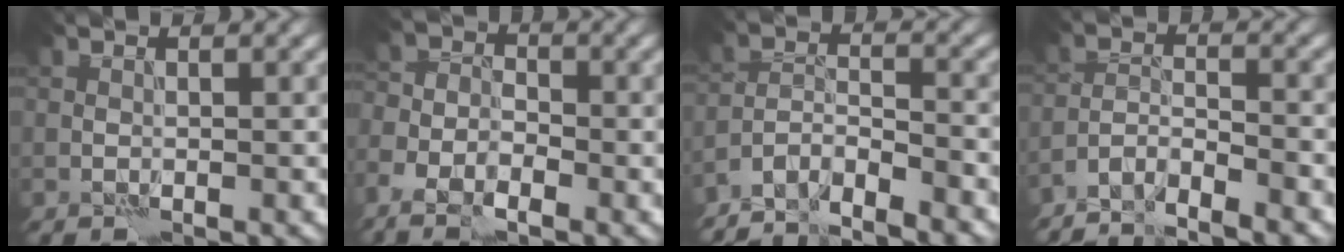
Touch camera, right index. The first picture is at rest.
{"total": 5.3, "force": [-3.5, 2.7, 2.9], "torque": [-0.034, -0.015, -0.066]}
{"total": 4.9, "force": [-4.5, 0.8, 1.7], "torque": [-0.024, -0.003, -0.087]}
{"total": 3.9, "force": [-3.6, 0.4, 1.3], "torque": [-0.023, 0.000, -0.072]}